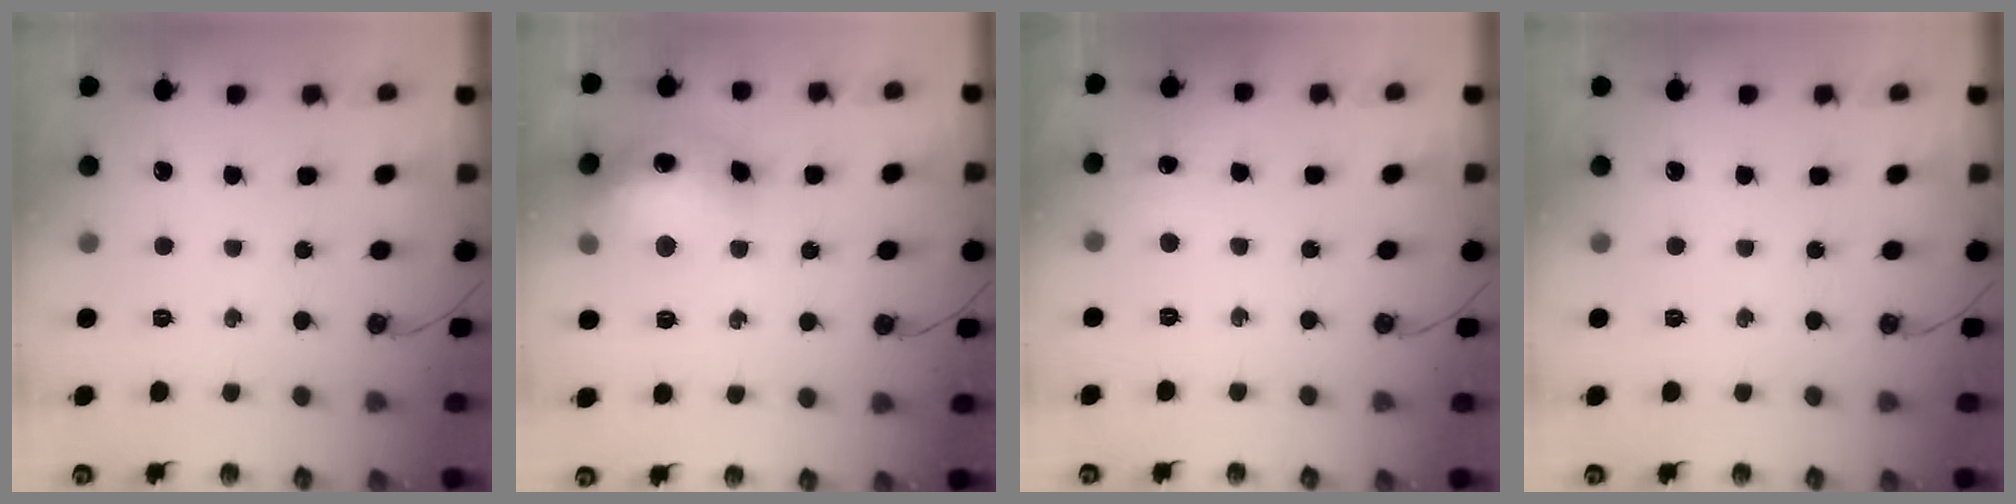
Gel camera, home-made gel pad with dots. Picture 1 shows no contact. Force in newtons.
{"total": 17.7, "press": 17.7, "slide": 1.5}
{"total": 5.8, "press": 5.7, "slide": 0.8}
{"total": 0.0}